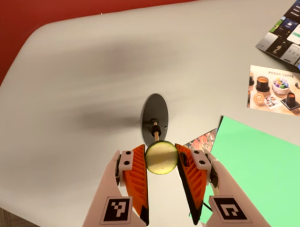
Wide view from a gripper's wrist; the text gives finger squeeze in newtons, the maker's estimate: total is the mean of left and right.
{"total": 7.6, "left": 7.4, "right": 7.7}